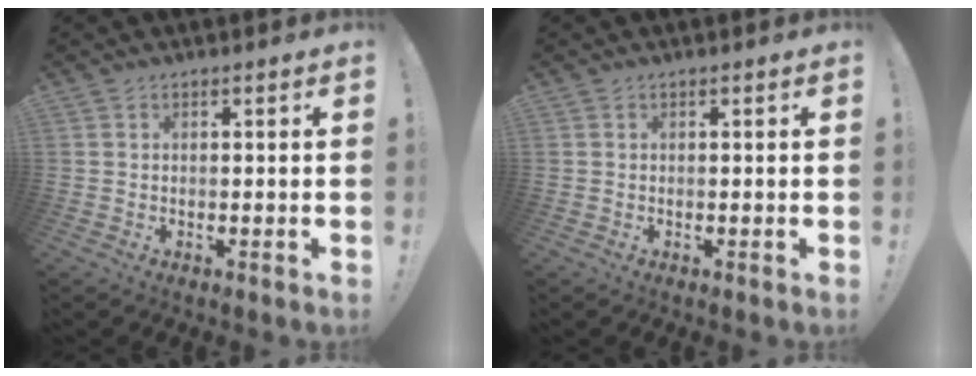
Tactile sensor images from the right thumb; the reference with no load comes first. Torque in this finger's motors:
{"motor_torque": [0.00, 0.00, 0.01, 0.07, 0.06]}